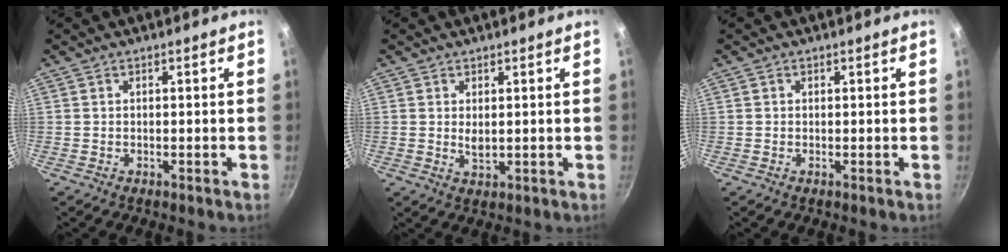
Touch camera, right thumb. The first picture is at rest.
{"total": 2.7, "force": [0.7, 1.3, 2.2], "torque": [-0.039, -0.008, 0.015]}
{"total": 0.0}